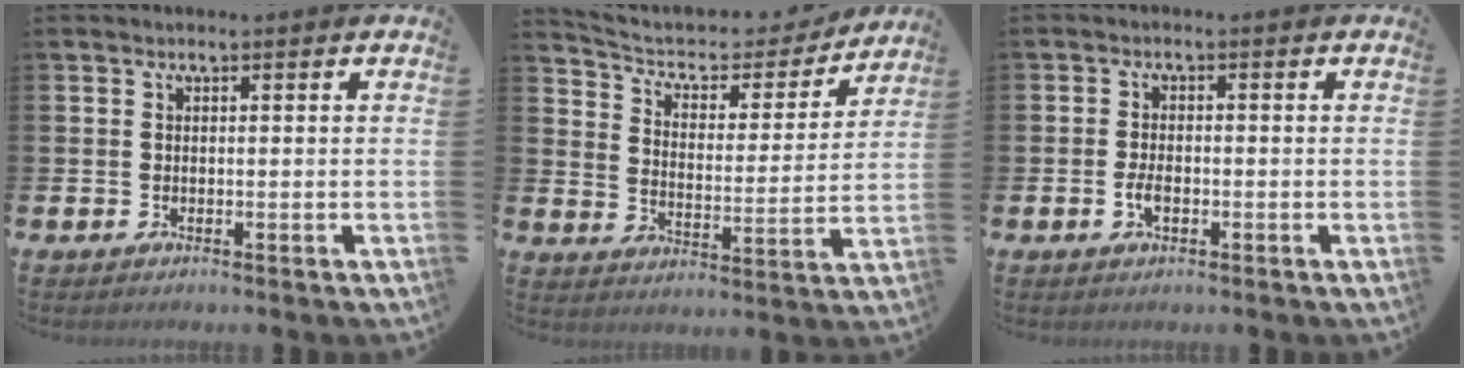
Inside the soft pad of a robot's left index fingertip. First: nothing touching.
{"total": 6.3, "force": [5.6, 2.4, 1.5], "torque": [-0.057, -0.044, 0.091]}
{"total": 2.3, "force": [-0.8, 1.1, 1.8], "torque": [-0.026, -0.002, -0.016]}